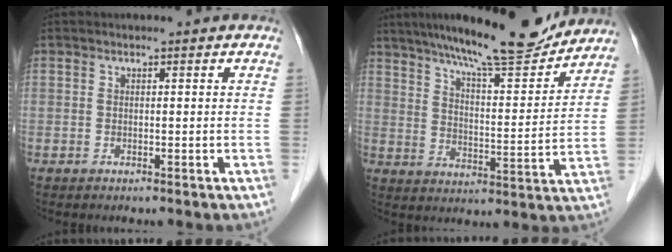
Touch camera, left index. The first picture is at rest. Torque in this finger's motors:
{"motor_torque": [0.28, -0.27, 0.65, 0.11]}